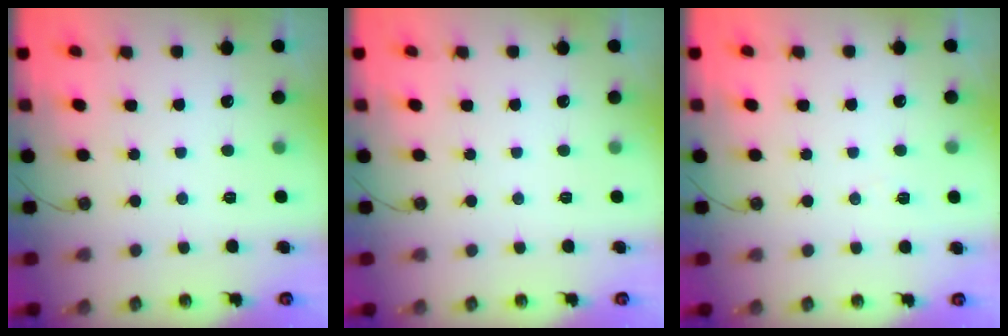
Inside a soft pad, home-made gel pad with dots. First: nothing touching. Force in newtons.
{"total": 0.0}
{"total": 3.0, "press": 2.2, "slide": 2.1}